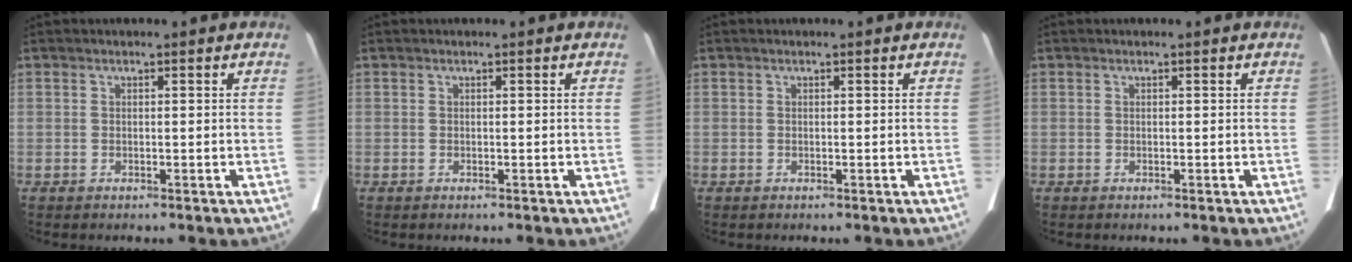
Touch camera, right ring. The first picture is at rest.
{"total": 0.0}
{"total": 0.0}
{"total": 0.0}